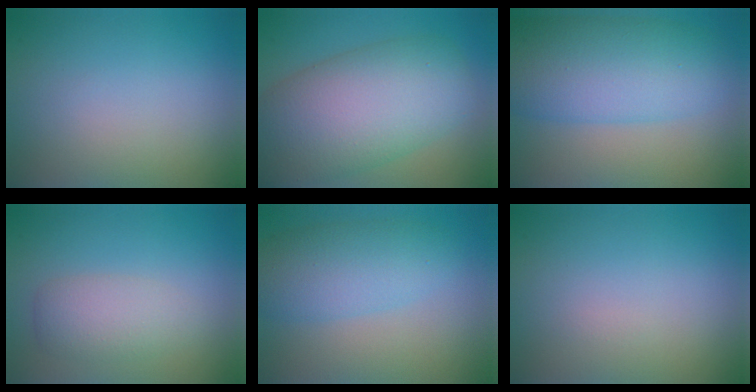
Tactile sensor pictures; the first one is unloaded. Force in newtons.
{"total": 11.3, "press": 11.3, "slide": 0.9}
{"total": 8.9, "press": 8.9, "slide": 0.1}
{"total": 3.0, "press": 3.0, "slide": 0.3}
{"total": 4.7, "press": 4.7, "slide": 0.1}
{"total": 0.0}